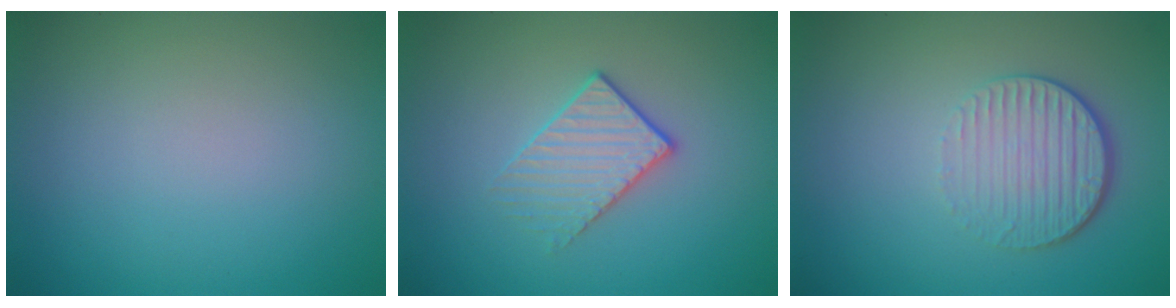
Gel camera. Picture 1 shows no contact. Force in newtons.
{"total": 2.2, "press": 1.9, "slide": 1.2}
{"total": 4.2, "press": 2.8, "slide": 3.2}